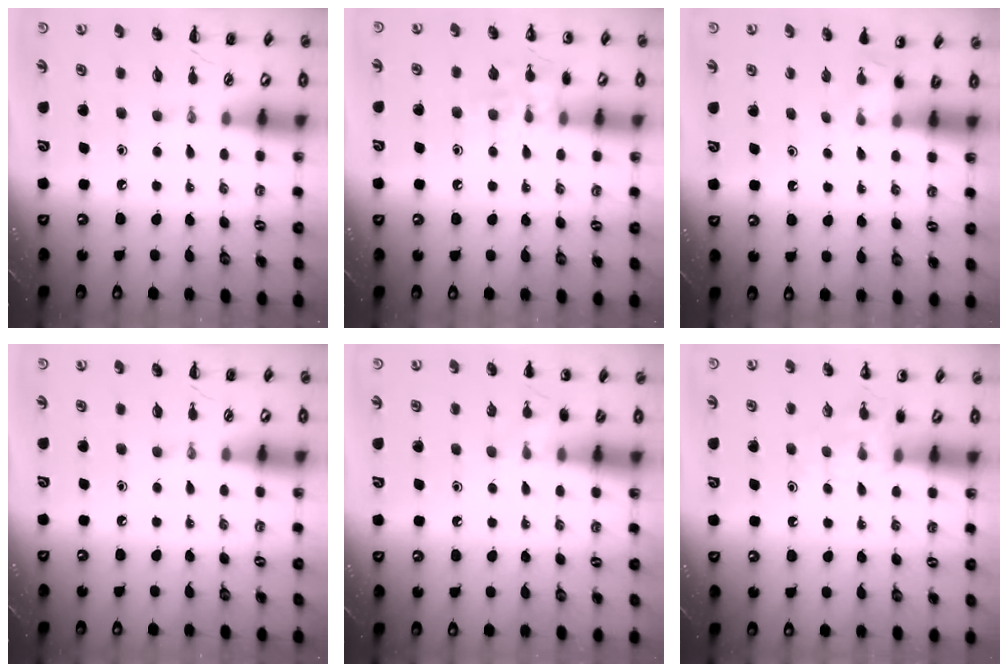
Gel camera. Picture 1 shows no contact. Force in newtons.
{"total": 9.2, "press": 9.1, "slide": 1.2}
{"total": 2.2, "press": 2.2, "slide": 0.6}
{"total": 0.0}
{"total": 5.9, "press": 5.6, "slide": 2.0}
{"total": 6.5, "press": 6.3, "slide": 1.7}